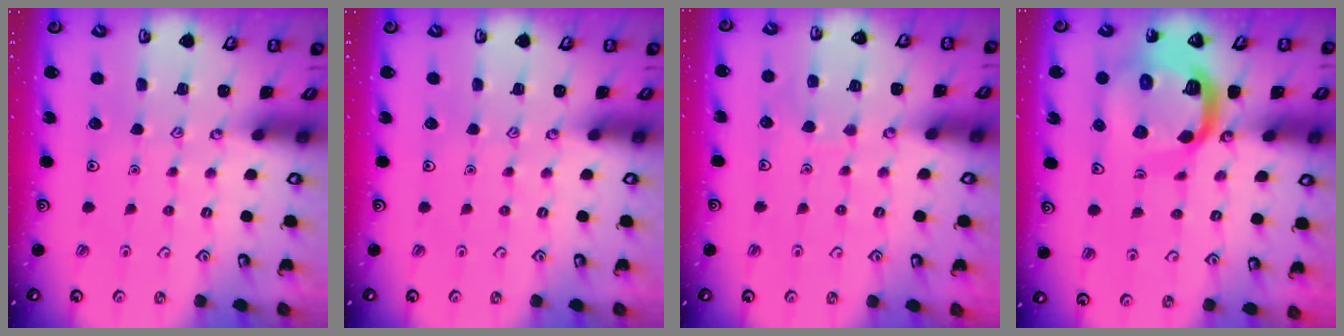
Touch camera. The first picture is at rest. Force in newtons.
{"total": 0.0}
{"total": 3.3, "press": 3.3, "slide": 0.3}
{"total": 16.2, "press": 16.1, "slide": 1.8}